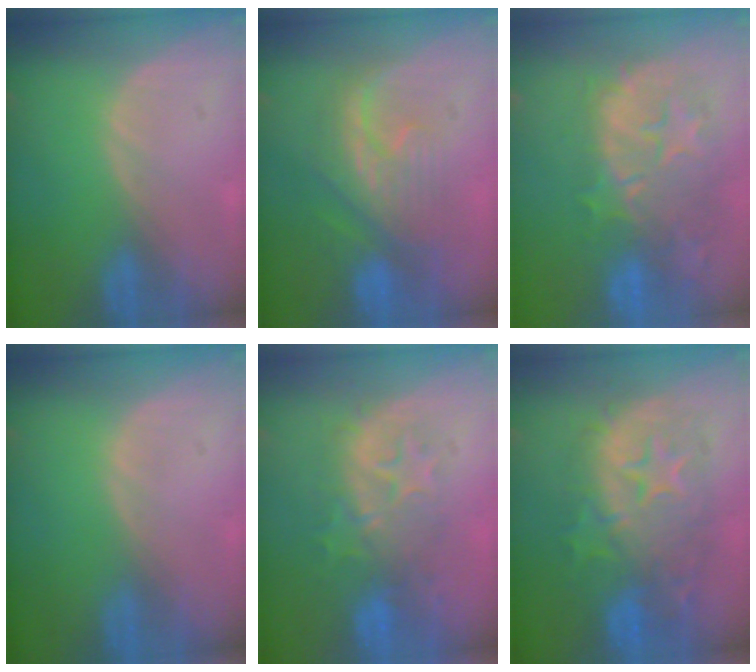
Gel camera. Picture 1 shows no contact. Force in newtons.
{"total": 8.0, "press": 8.0, "slide": 1.0}
{"total": 11.4, "press": 10.5, "slide": 4.5}
{"total": 0.0}
{"total": 8.1, "press": 8.1, "slide": 0.8}
{"total": 11.5, "press": 11.5, "slide": 0.9}